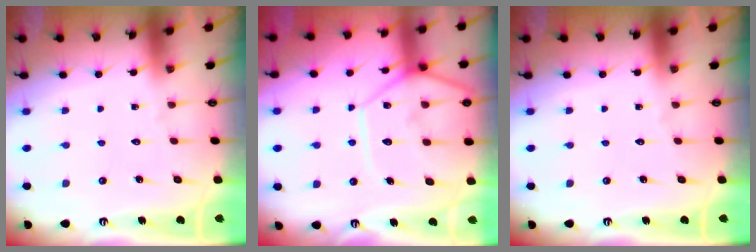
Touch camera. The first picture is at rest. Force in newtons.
{"total": 12.6, "press": 12.5, "slide": 1.7}
{"total": 0.0}